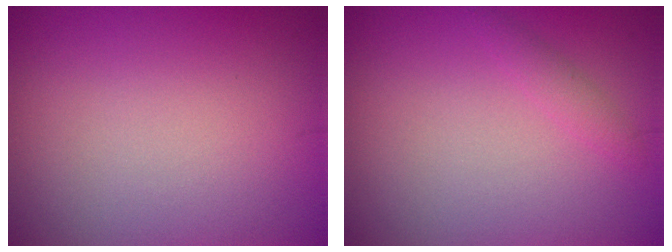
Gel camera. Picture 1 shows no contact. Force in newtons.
{"total": 1.0, "press": 1.0, "slide": 0.1}